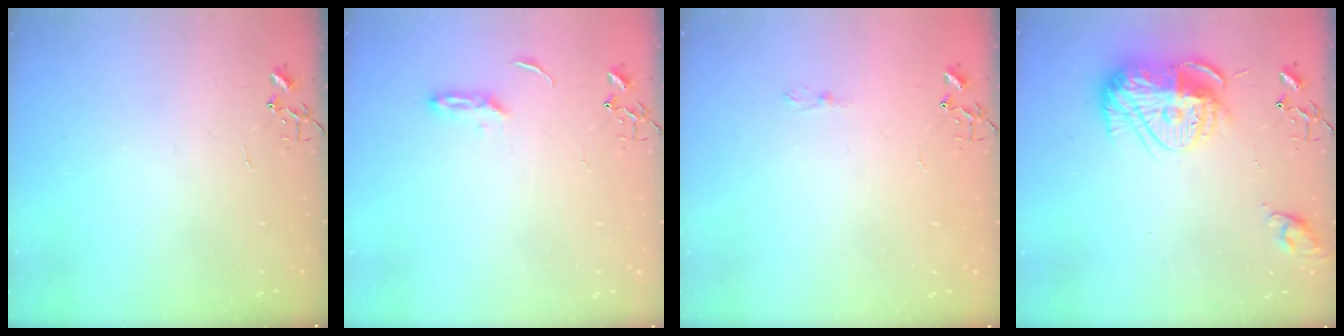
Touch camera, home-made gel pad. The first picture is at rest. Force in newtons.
{"total": 3.1, "press": 3.0, "slide": 0.4}
{"total": 4.1, "press": 4.1, "slide": 0.5}
{"total": 15.7, "press": 15.7, "slide": 1.4}